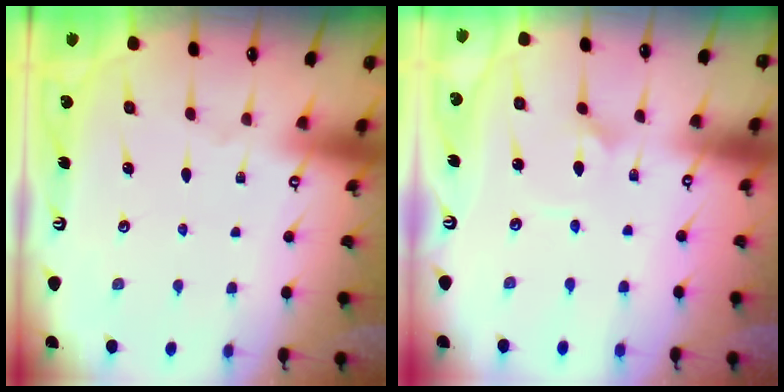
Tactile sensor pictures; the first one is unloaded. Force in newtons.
{"total": 2.1, "press": 2.1, "slide": 0.1}